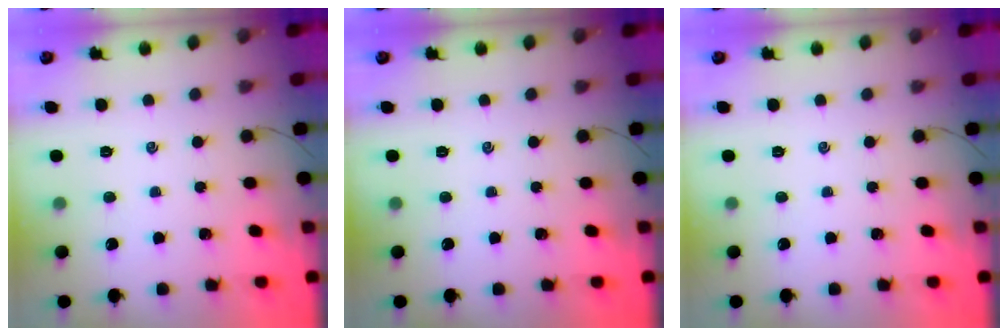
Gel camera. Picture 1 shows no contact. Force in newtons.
{"total": 0.0}
{"total": 0.0}